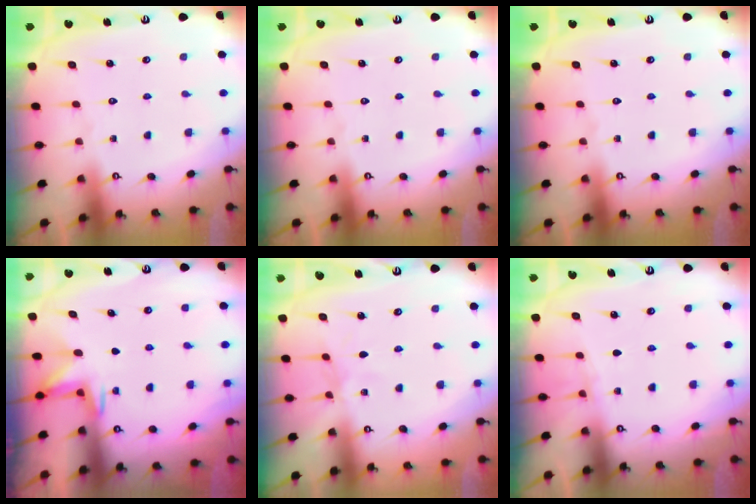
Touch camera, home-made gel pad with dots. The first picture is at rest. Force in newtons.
{"total": 0.0}
{"total": 0.0}
{"total": 2.5, "press": 2.4, "slide": 0.7}
{"total": 2.6, "press": 2.6, "slide": 0.4}
{"total": 3.2, "press": 3.1, "slide": 0.5}